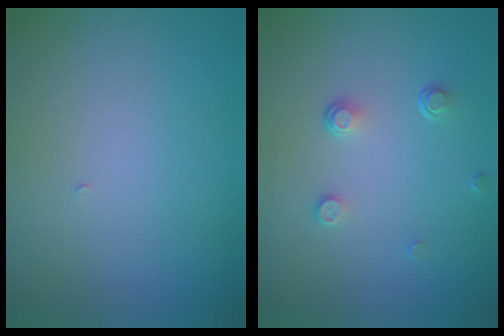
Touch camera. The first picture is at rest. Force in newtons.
{"total": 1.4, "press": 0.8, "slide": 1.2}